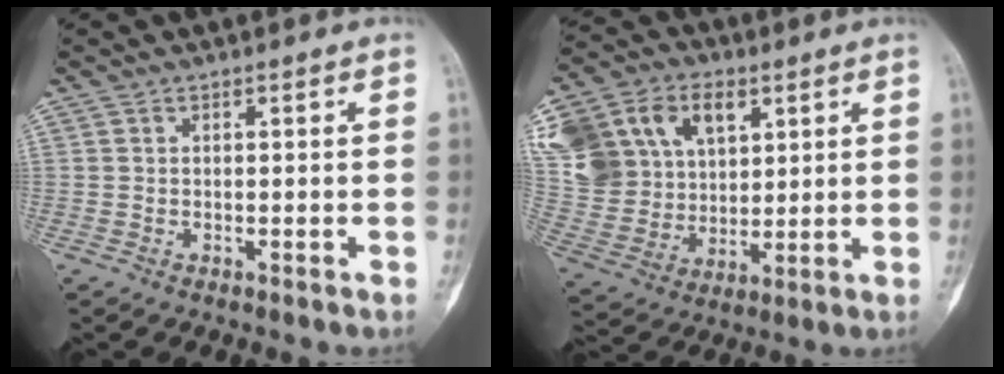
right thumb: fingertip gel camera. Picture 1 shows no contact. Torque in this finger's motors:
{"motor_torque": [1.63, 2.04, 1.03, 0.59, 0.12]}